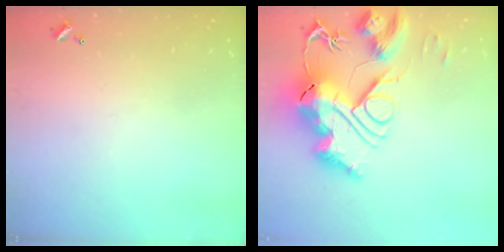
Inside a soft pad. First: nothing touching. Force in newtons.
{"total": 0.7, "press": 0.7, "slide": 0.0}